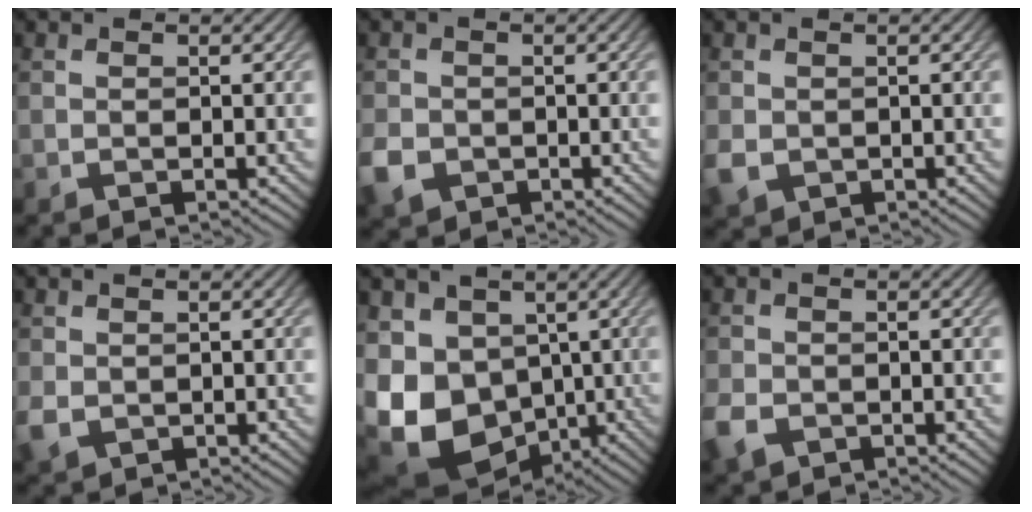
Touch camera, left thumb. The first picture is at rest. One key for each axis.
{"total": 3.9, "fx": -1.6, "fy": 3.0, "fz": 1.8, "tx": -0.049, "ty": -0.009, "tz": -0.039}
{"total": 2.5, "fx": -0.5, "fy": 2.1, "fz": 1.3, "tx": -0.035, "ty": -0.009, "tz": -0.010}
{"total": 2.2, "fx": -0.1, "fy": 1.8, "fz": 1.3, "tx": -0.037, "ty": -0.007, "tz": -0.002}
{"total": 14.8, "fx": -3.0, "fy": 11.5, "fz": 8.8, "tx": -0.219, "ty": -0.032, "tz": -0.028}
{"total": 3.6, "fx": -1.8, "fy": 2.5, "fz": 1.8, "tx": -0.047, "ty": -0.008, "tz": -0.044}